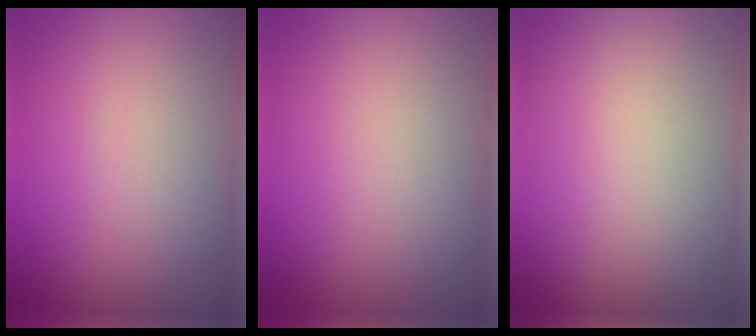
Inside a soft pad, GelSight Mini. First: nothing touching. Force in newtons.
{"total": 0.0}
{"total": 0.0}